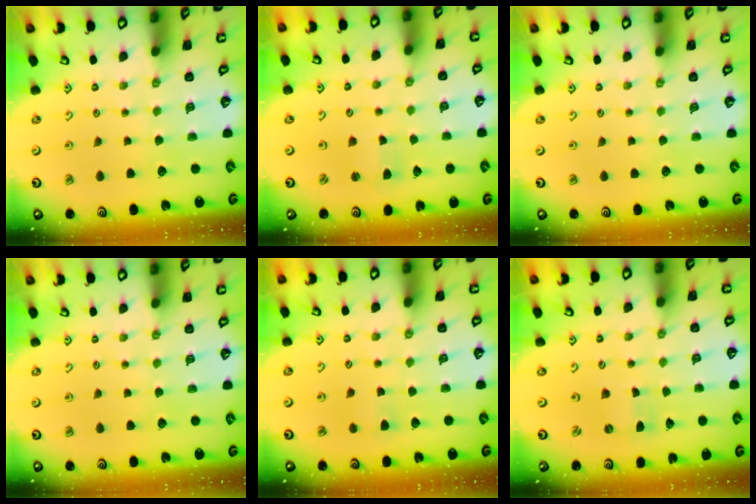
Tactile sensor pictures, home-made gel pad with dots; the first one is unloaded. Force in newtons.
{"total": 2.9, "press": 2.9, "slide": 0.3}
{"total": 0.0}
{"total": 0.0}
{"total": 2.7, "press": 2.7, "slide": 0.4}
{"total": 0.0}